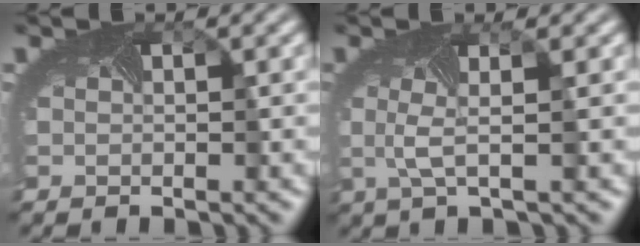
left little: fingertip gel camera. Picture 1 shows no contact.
{"total": 1.8, "force": [0.0, -0.2, 1.8], "torque": [-0.045, 0.001, -0.001]}